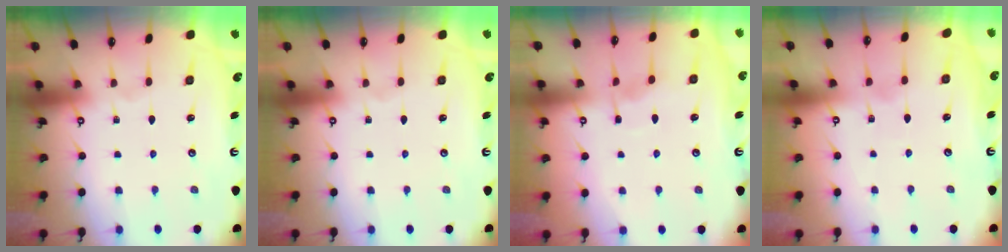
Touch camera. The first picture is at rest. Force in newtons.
{"total": 0.0}
{"total": 3.9, "press": 3.8, "slide": 0.5}
{"total": 5.0, "press": 4.9, "slide": 0.5}